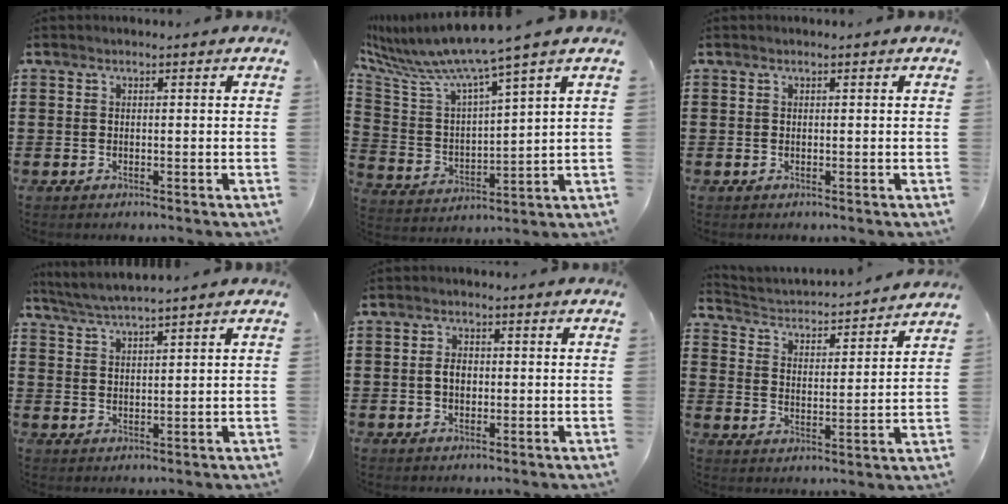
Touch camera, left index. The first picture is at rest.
{"total": 7.5, "force": [6.6, -0.8, 3.6], "torque": [-0.103, -0.054, 0.105]}
{"total": 0.0}
{"total": 3.3, "force": [3.2, -0.5, 0.9], "torque": [-0.027, -0.010, 0.057]}
{"total": 2.7, "force": [0.0, 1.8, 2.0], "torque": [-0.042, 0.006, -0.003]}
{"total": 2.3, "force": [2.3, 0.2, 0.2], "torque": [-0.023, -0.028, 0.029]}